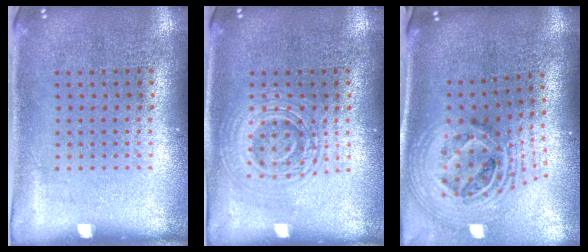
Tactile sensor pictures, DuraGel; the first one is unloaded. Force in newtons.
{"total": 3.0, "press": 2.9, "slide": 0.5}
{"total": 2.7, "press": 1.9, "slide": 1.9}